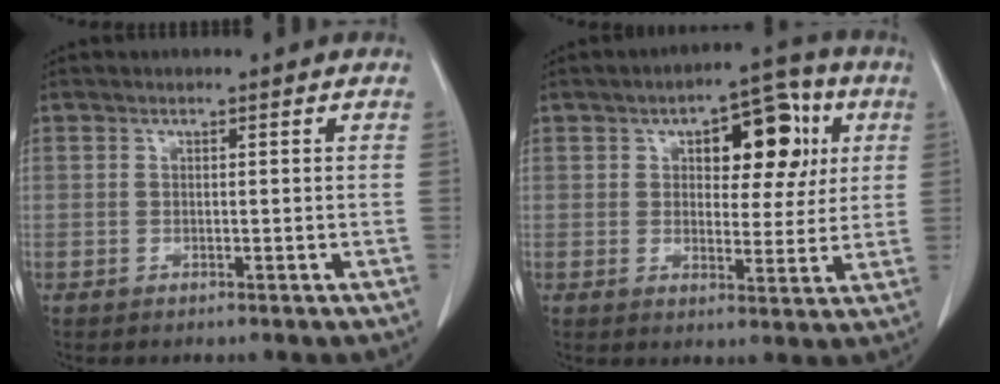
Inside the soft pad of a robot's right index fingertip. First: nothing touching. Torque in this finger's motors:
{"motor_torque": [0.29, 0.15, 0.20, 0.06]}